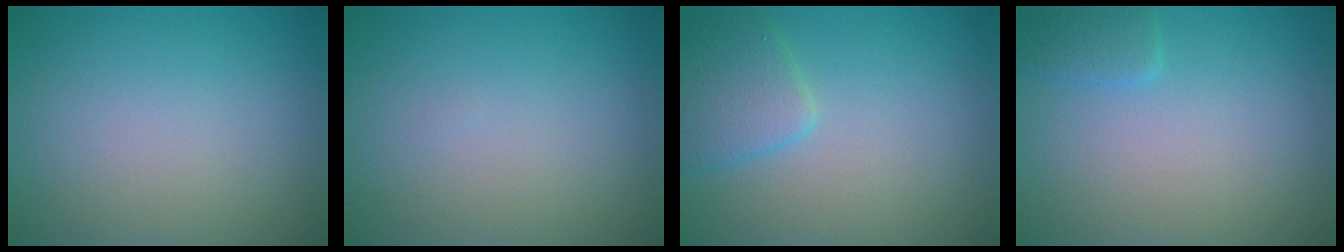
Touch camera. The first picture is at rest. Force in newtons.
{"total": 0.0}
{"total": 2.8, "press": 2.8, "slide": 0.1}
{"total": 1.4, "press": 1.4, "slide": 0.1}